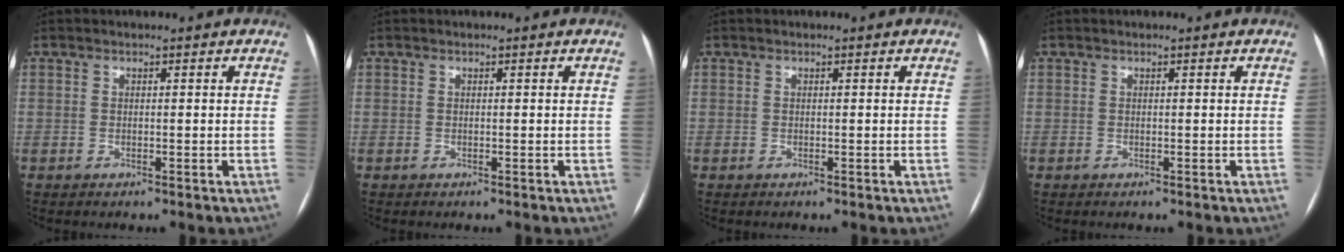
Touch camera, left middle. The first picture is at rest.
{"total": 0.0}
{"total": 0.0}
{"total": 0.0}